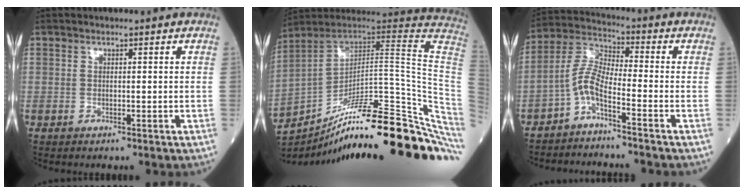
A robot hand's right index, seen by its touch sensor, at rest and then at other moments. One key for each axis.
{"total": 32.3, "fx": -23.6, "fy": 3.2, "fz": 21.8, "tx": -0.193, "ty": 0.009, "tz": -0.336}
{"total": 5.7, "fx": -3.7, "fy": 0.7, "fz": 4.3, "tx": -0.099, "ty": 0.007, "tz": -0.080}